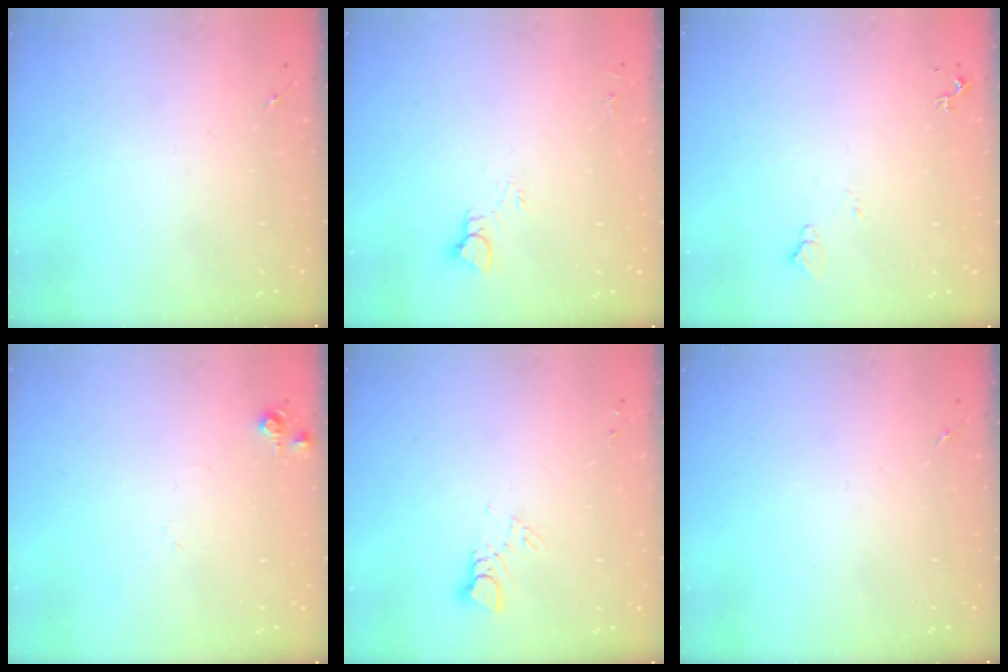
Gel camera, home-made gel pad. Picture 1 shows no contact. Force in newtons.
{"total": 5.3, "press": 5.3, "slide": 0.5}
{"total": 5.1, "press": 5.1, "slide": 0.7}
{"total": 4.2, "press": 4.2, "slide": 0.6}
{"total": 2.9, "press": 2.9, "slide": 0.2}
{"total": 0.0}